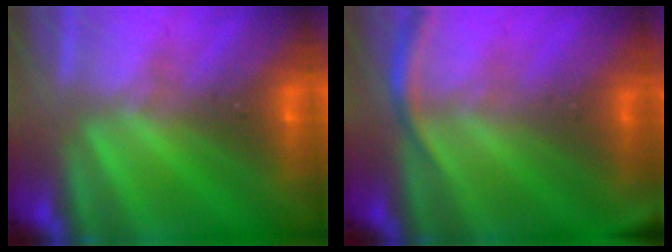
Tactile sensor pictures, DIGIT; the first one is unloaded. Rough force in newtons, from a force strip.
{"total": 2.7}